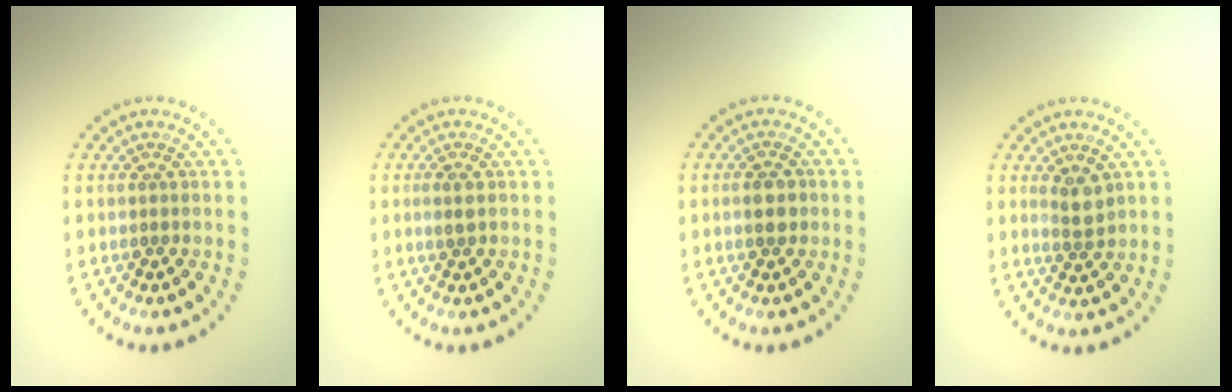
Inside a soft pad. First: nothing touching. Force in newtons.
{"total": 1.1, "press": 1.1, "slide": 0.4}
{"total": 2.0, "press": 2.0, "slide": 0.1}
{"total": 1.9, "press": 1.6, "slide": 0.9}